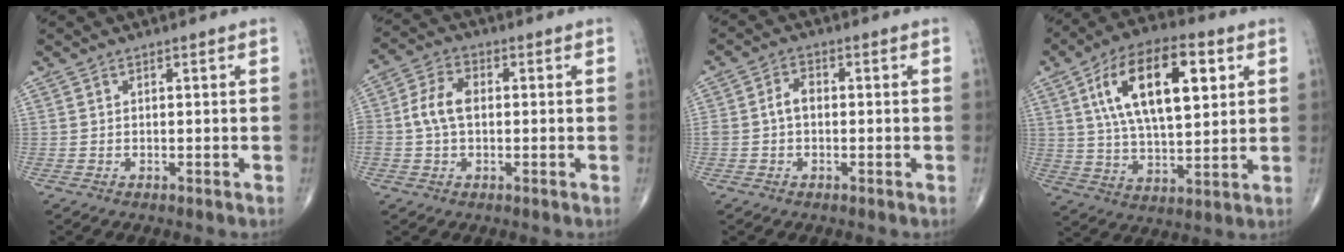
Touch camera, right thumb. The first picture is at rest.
{"total": 6.5, "force": [0.0, 4.2, 4.9], "torque": [-0.102, 0.018, -0.005]}
{"total": 3.2, "force": [-0.2, 2.1, 2.4], "torque": [-0.041, 0.012, -0.009]}
{"total": 19.3, "force": [6.2, 8.7, 16.1], "torque": [-0.260, -0.004, 0.104]}